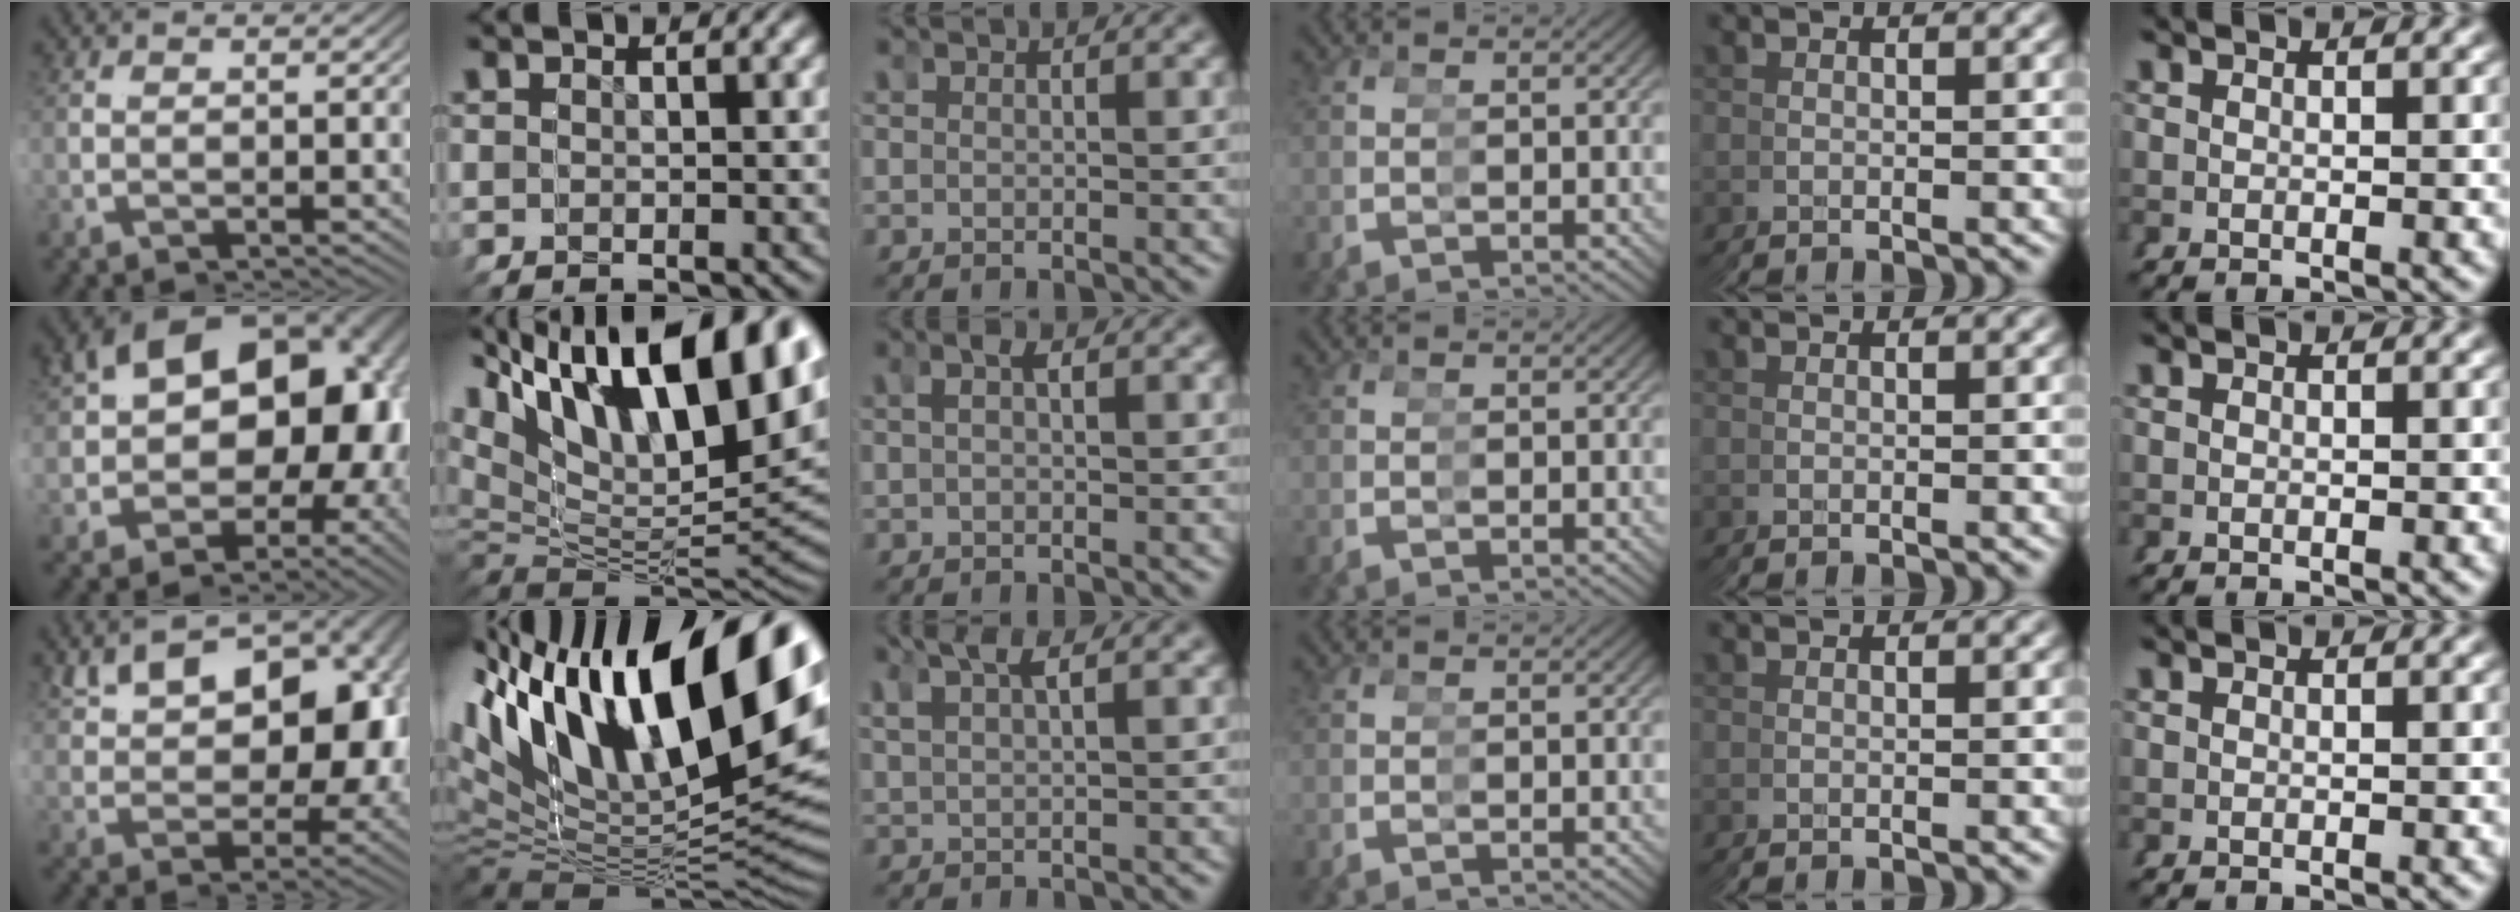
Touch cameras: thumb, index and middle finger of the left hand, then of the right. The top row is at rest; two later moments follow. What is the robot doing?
{"motion": "grasp_and_lifting", "object": "pipette"}